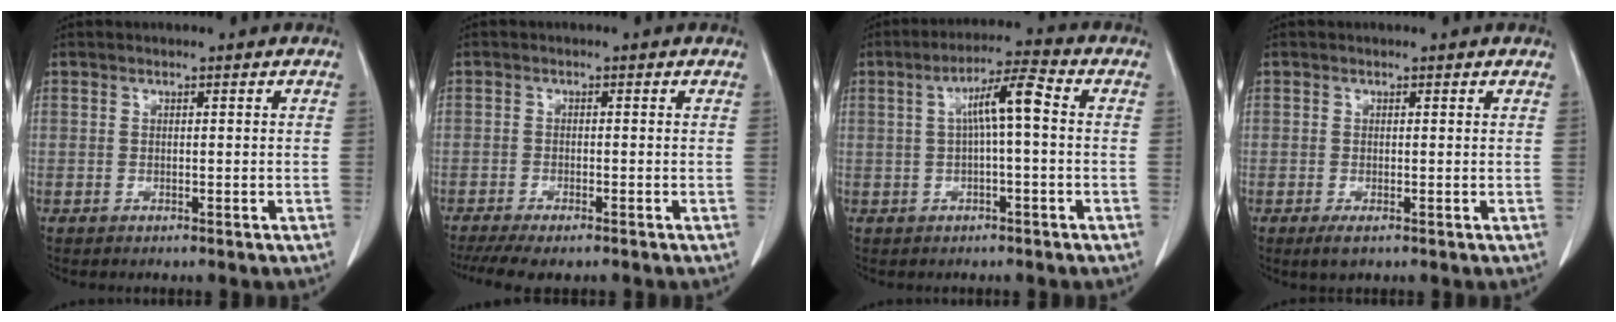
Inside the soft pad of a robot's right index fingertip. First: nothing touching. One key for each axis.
{"total": 7.7, "fx": -6.0, "fy": 2.1, "fz": 4.4, "tx": -0.065, "ty": -0.008, "tz": -0.094}
{"total": 6.4, "fx": 0.6, "fy": 0.5, "fz": 6.4, "tx": -0.110, "ty": 0.021, "tz": 0.008}
{"total": 1.5, "fx": -0.4, "fy": 0.9, "fz": 1.2, "tx": -0.021, "ty": -0.001, "tz": -0.005}